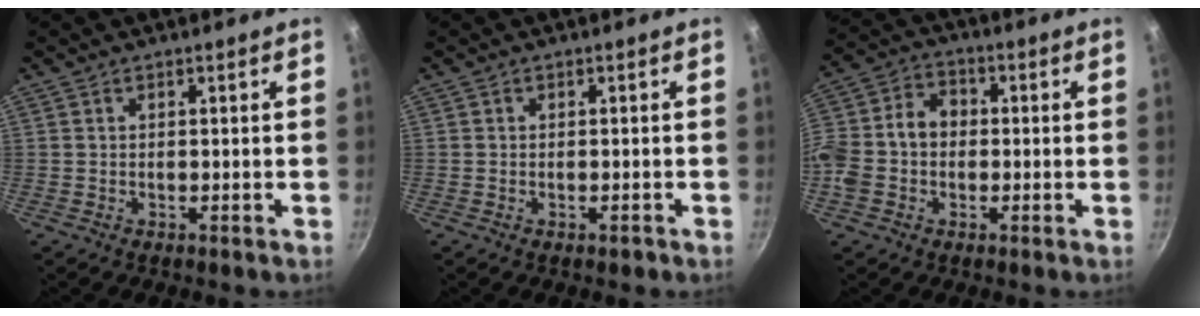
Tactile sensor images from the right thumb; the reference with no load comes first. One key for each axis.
{"total": 0.9, "fx": -0.6, "fy": 0.5, "fz": 0.5, "tx": -0.007, "ty": 0.003, "tz": -0.009}
{"total": 11.5, "fx": -1.0, "fy": 9.0, "fz": 7.0, "tx": -0.117, "ty": 0.032, "tz": -0.035}